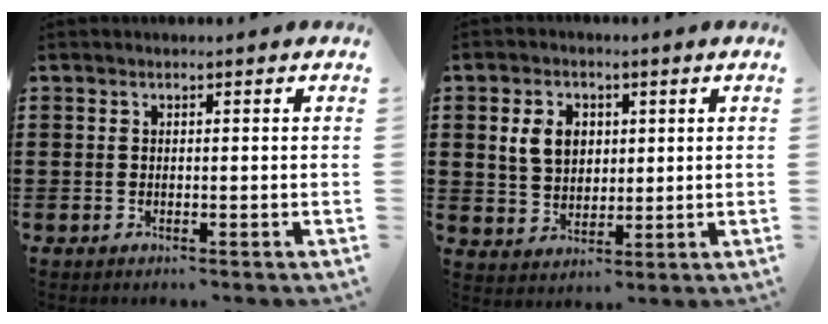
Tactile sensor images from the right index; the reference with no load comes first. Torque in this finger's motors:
{"motor_torque": [1.07, 1.07, 0.29, 0.08]}